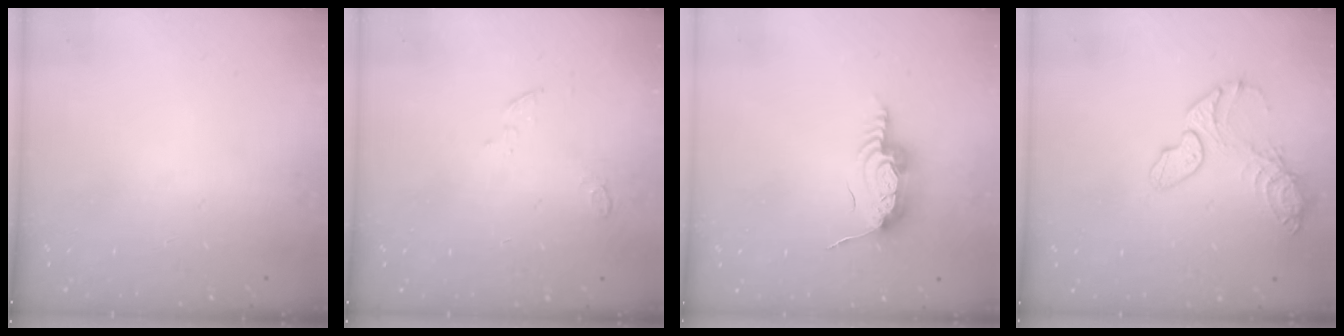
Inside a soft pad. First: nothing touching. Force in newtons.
{"total": 3.7, "press": 3.6, "slide": 0.8}
{"total": 16.0, "press": 12.5, "slide": 10.0}
{"total": 13.2, "press": 11.5, "slide": 6.5}